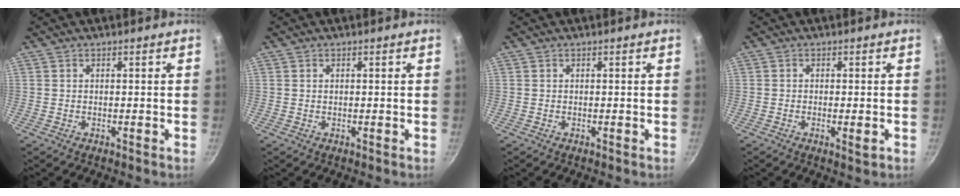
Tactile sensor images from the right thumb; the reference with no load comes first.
{"total": 0.6, "force": [0.3, 0.4, 0.4], "torque": [-0.007, 0.001, 0.005]}
{"total": 0.0}
{"total": 2.3, "force": [-0.8, 0.6, 2.1], "torque": [-0.042, -0.003, -0.016]}